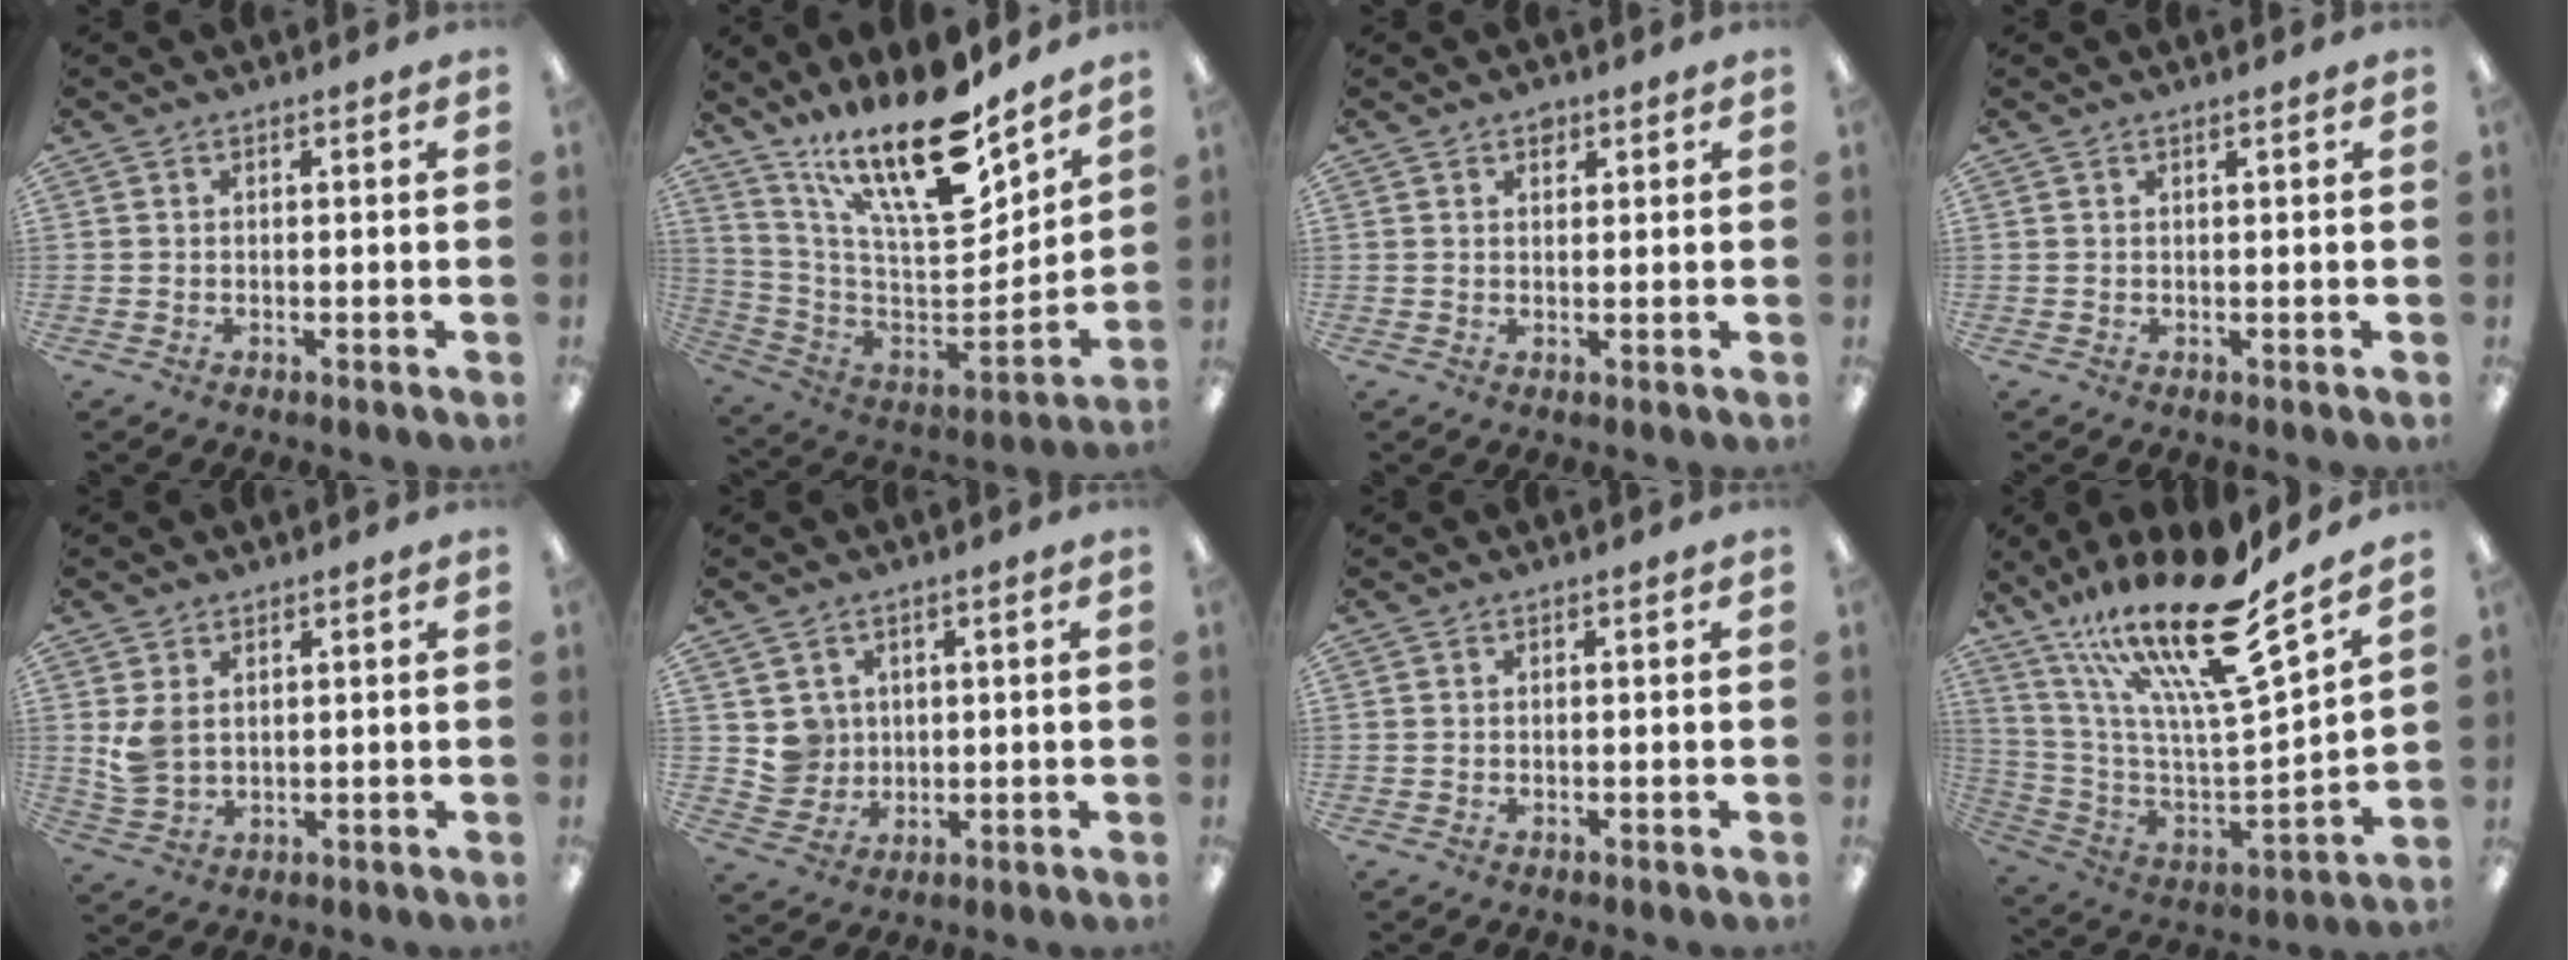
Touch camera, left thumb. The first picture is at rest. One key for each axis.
{"total": 23.4, "fx": 16.8, "fy": 7.5, "fz": 14.4, "tx": -0.246, "ty": -0.127, "tz": 0.287}
{"total": 1.8, "fx": 1.3, "fy": 1.0, "fz": 0.7, "tx": -0.001, "ty": -0.007, "tz": 0.020}
{"total": 0.7, "fx": 0.4, "fy": 0.0, "fz": 0.5, "tx": -0.010, "ty": 0.000, "tz": 0.008}
{"total": 5.1, "fx": 1.8, "fy": 3.4, "fz": 3.4, "tx": -0.081, "ty": -0.003, "tz": 0.034}
{"total": 5.1, "fx": 2.1, "fy": 4.7, "fz": -0.1, "tx": -0.005, "ty": -0.003, "tz": 0.040}
{"total": 0.0}
{"total": 22.9, "fx": 16.0, "fy": 4.6, "fz": 15.7, "tx": -0.263, "ty": -0.112, "tz": 0.265}